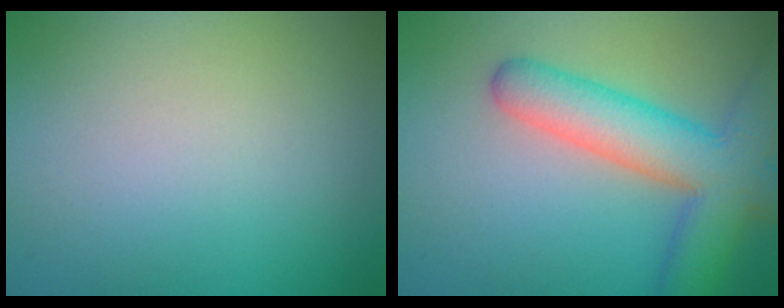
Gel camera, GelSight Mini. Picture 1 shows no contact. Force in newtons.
{"total": 7.8, "press": 7.8, "slide": 0.4}